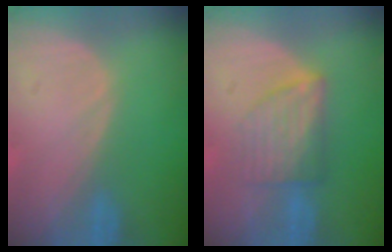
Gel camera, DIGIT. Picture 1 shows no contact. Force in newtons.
{"total": 5.9, "press": 5.6, "slide": 1.8}